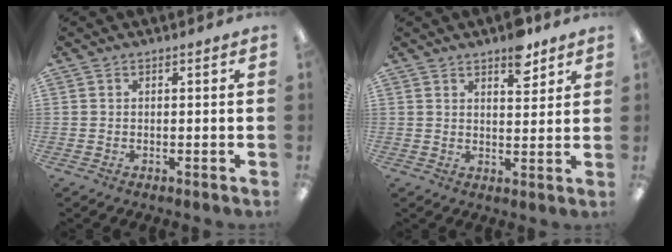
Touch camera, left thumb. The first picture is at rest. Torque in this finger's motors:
{"motor_torque": [0.40, -0.14, 0.89, -0.51, 0.00]}